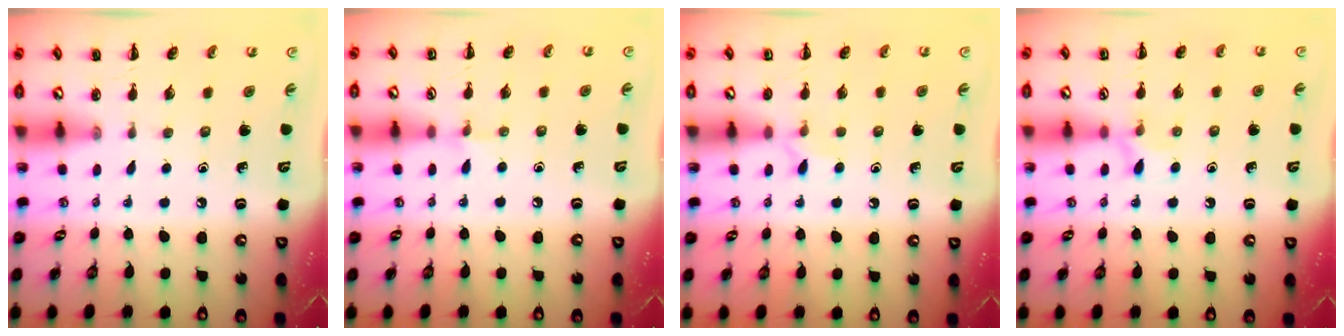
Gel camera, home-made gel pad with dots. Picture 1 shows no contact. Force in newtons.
{"total": 4.5, "press": 4.3, "slide": 1.4}
{"total": 5.0, "press": 4.8, "slide": 1.6}
{"total": 6.7, "press": 6.3, "slide": 2.3}